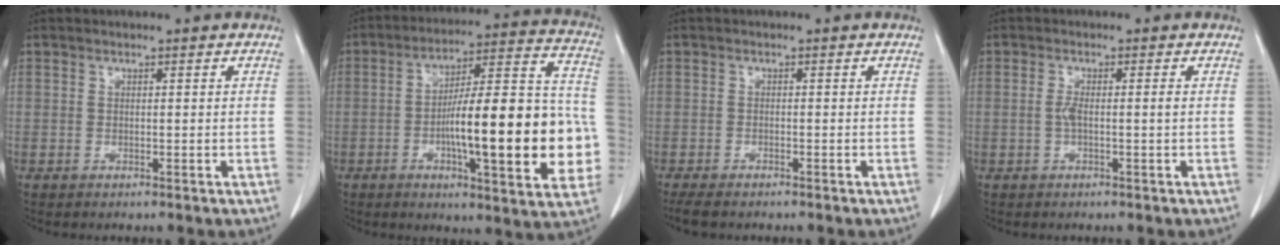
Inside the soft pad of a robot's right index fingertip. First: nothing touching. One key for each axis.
{"total": 22.7, "fx": -4.3, "fy": 4.4, "fz": 21.8, "tx": -0.273, "ty": 0.028, "tz": -0.056}
{"total": 4.1, "fx": -3.3, "fy": 1.1, "fz": 2.0, "tx": -0.034, "ty": -0.010, "tz": -0.050}
{"total": 2.2, "fx": -0.3, "fy": 0.1, "fz": 2.2, "tx": -0.044, "ty": 0.000, "tz": -0.005}